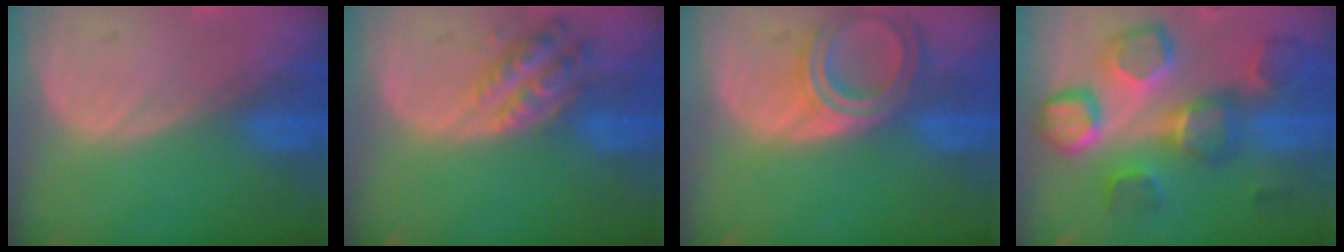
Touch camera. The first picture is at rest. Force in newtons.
{"total": 6.0, "press": 5.5, "slide": 2.3}
{"total": 6.7, "press": 6.0, "slide": 2.8}
{"total": 10.6, "press": 10.3, "slide": 2.2}